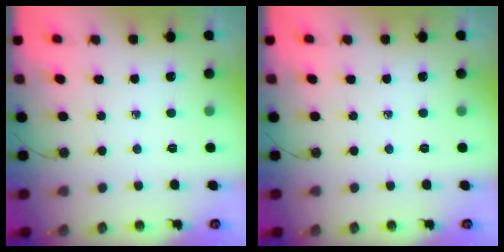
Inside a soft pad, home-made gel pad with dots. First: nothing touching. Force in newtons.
{"total": 0.0}